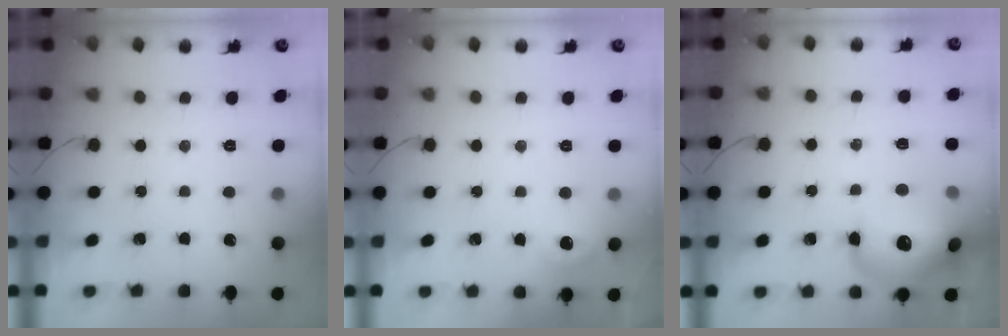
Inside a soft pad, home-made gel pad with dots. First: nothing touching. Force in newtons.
{"total": 5.9, "press": 5.7, "slide": 1.6}
{"total": 18.5, "press": 18.4, "slide": 2.3}